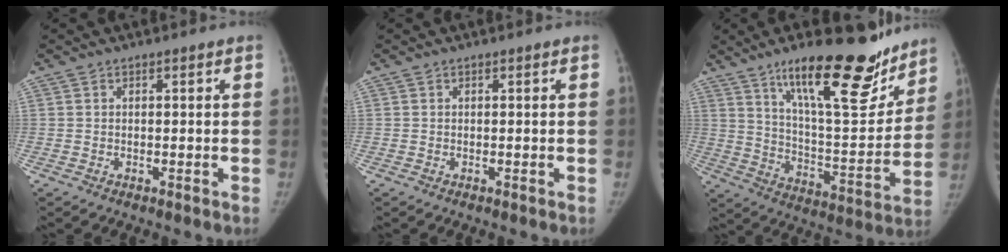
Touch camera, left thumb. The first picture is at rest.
{"total": 0.0}
{"total": 24.8, "force": [16.8, 7.4, 16.7], "torque": [-0.206, -0.088, 0.266]}